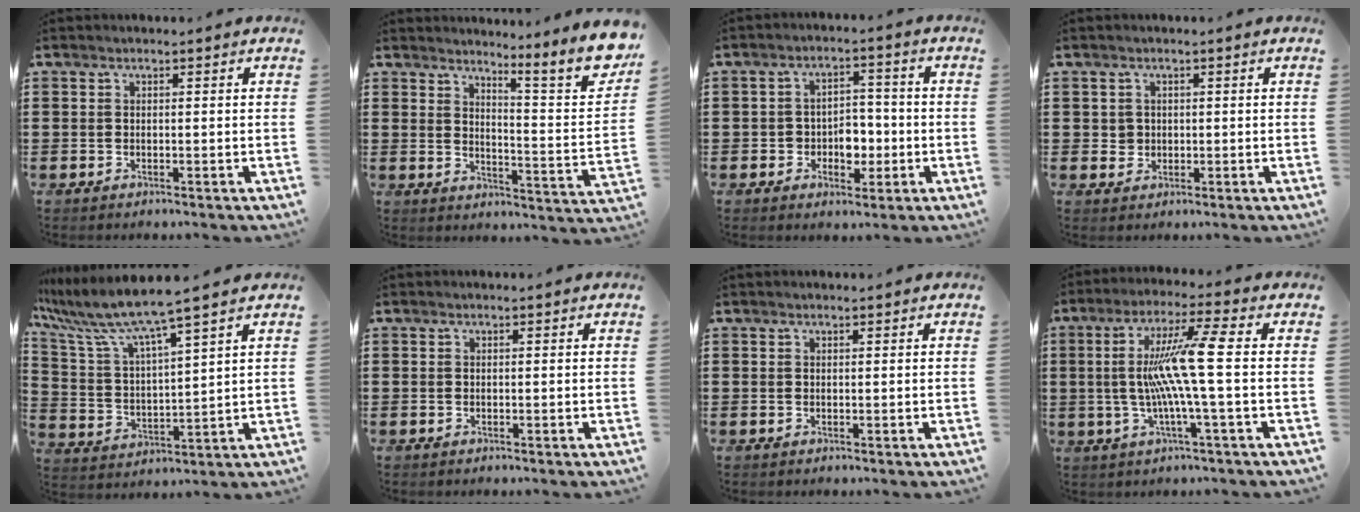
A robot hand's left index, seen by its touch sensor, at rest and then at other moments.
{"total": 8.2, "force": [6.5, -0.1, 5.0], "torque": [-0.077, -0.061, 0.102]}
{"total": 4.5, "force": [-1.2, 3.6, 2.5], "torque": [-0.048, 0.006, -0.029]}
{"total": 1.9, "force": [0.4, 1.8, 0.3], "torque": [-0.015, 0.008, 0.005]}
{"total": 8.2, "force": [6.8, -0.2, 4.6], "torque": [-0.120, -0.044, 0.109]}
{"total": 0.0}
{"total": 0.0}
{"total": 10.9, "force": [0.1, -0.6, 10.9], "torque": [-0.228, -0.013, -0.017]}